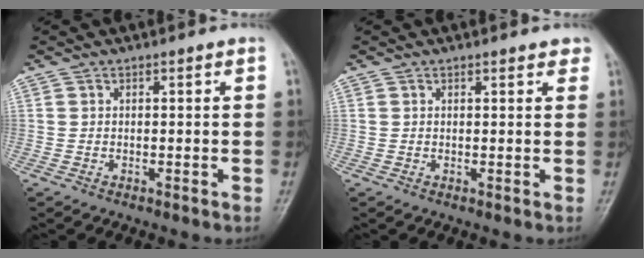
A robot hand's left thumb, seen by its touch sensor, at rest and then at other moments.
{"total": 2.1, "force": [1.6, 0.7, 1.1], "torque": [-0.001, -0.001, 0.015]}